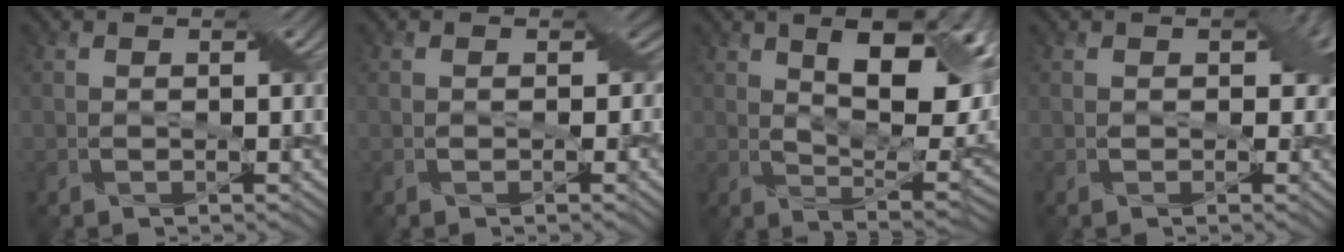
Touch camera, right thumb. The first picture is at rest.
{"total": 2.7, "force": [-0.1, 2.4, 1.3], "torque": [-0.011, 0.000, -0.004]}
{"total": 14.1, "force": [5.3, 6.3, 11.4], "torque": [-0.172, 0.000, 0.085]}
{"total": 3.4, "force": [0.4, 2.5, 2.3], "torque": [-0.027, 0.000, 0.002]}